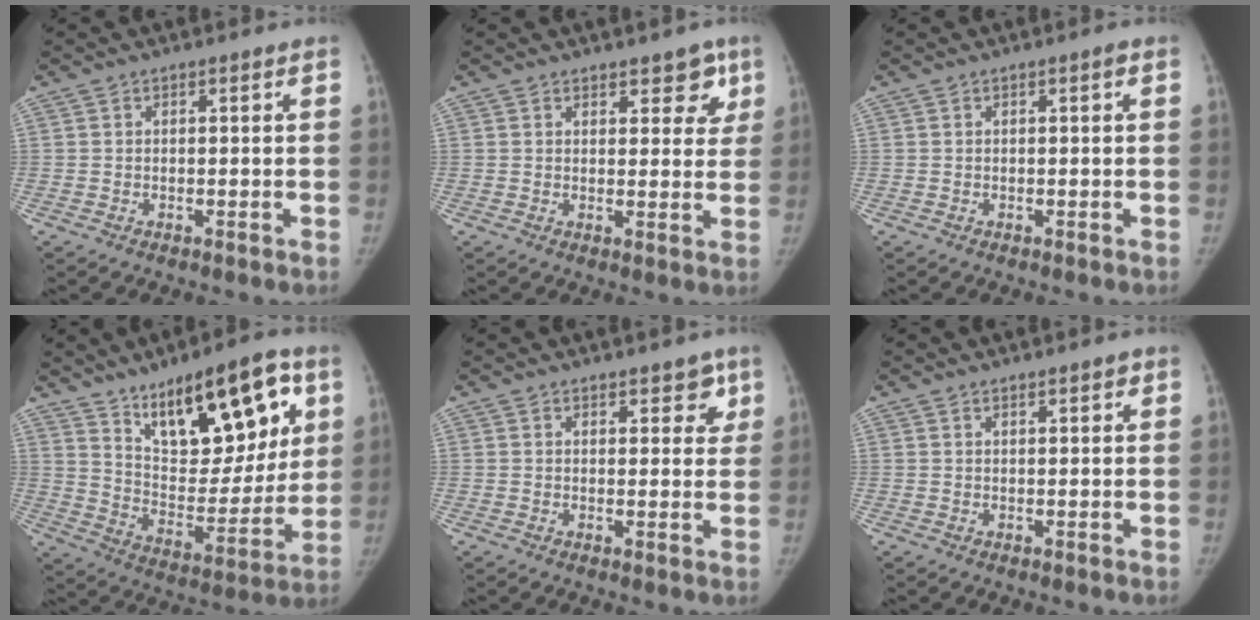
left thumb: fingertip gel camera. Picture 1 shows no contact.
{"total": 5.5, "force": [3.4, 3.1, 3.1], "torque": [0.004, -0.015, 0.040]}
{"total": 0.6, "force": [0.1, 0.1, 0.6], "torque": [-0.011, 0.000, 0.000]}
{"total": 23.0, "force": [11.6, 9.5, 17.5], "torque": [-0.218, -0.046, 0.196]}
{"total": 4.5, "force": [2.8, 2.4, 2.6], "torque": [0.004, -0.012, 0.032]}
{"total": 1.6, "force": [1.1, 0.5, 1.0], "torque": [-0.010, -0.004, 0.015]}